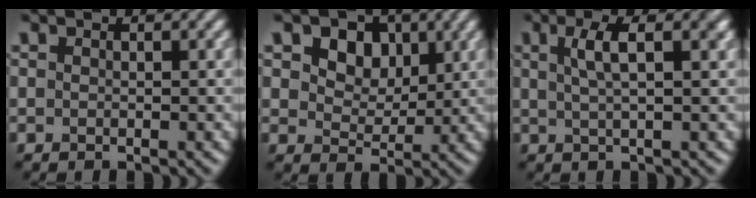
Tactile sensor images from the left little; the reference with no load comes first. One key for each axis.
{"total": 5.8, "fx": 2.7, "fy": 4.1, "fz": 3.1, "tx": -0.074, "ty": -0.007, "tz": 0.051}
{"total": 3.9, "fx": 1.2, "fy": 1.2, "fz": 3.5, "tx": -0.051, "ty": 0.009, "tz": 0.017}